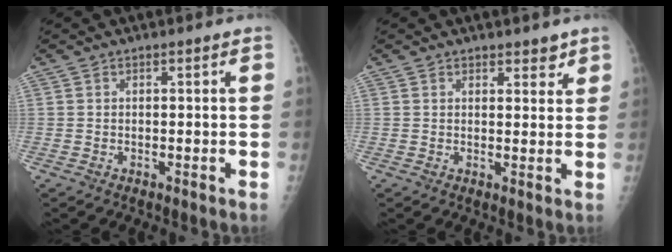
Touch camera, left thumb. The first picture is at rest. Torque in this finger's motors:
{"motor_torque": [0.00, 0.06, -0.29, -0.20, 0.06]}